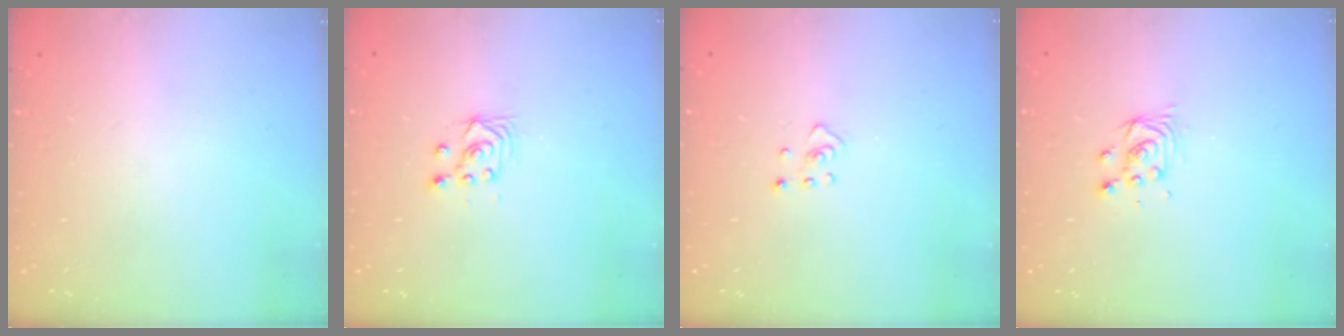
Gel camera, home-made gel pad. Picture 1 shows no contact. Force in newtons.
{"total": 3.6, "press": 3.3, "slide": 1.5}
{"total": 2.4, "press": 2.3, "slide": 0.4}
{"total": 3.9, "press": 3.9, "slide": 0.3}